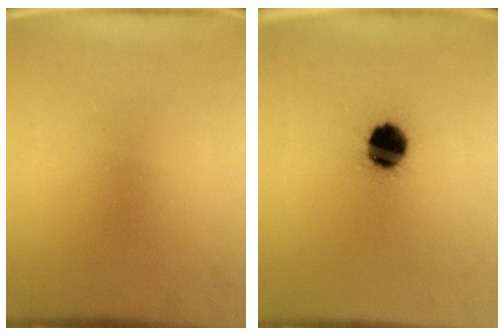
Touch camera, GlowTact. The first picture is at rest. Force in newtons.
{"total": 11.2}